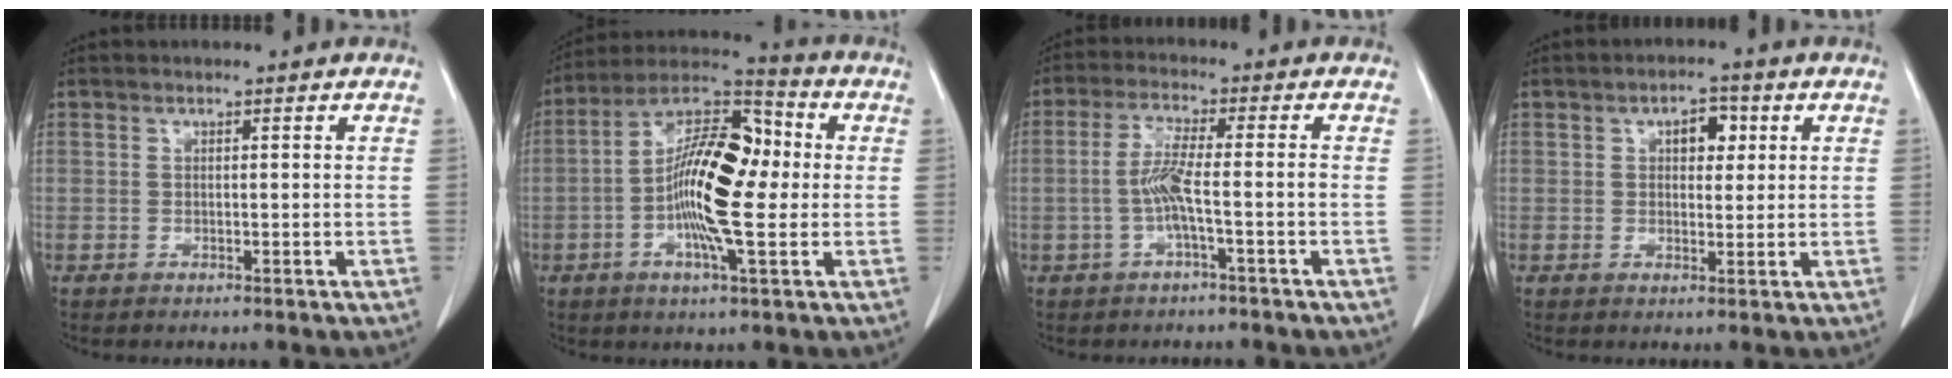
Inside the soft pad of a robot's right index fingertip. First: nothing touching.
{"total": 15.8, "force": [-0.4, 4.1, 15.3], "torque": [-0.282, 0.025, -0.017]}
{"total": 5.2, "force": [-1.3, -0.1, 5.0], "torque": [-0.105, 0.007, -0.026]}
{"total": 4.1, "force": [1.5, 2.2, 3.2], "torque": [-0.045, 0.011, 0.020]}